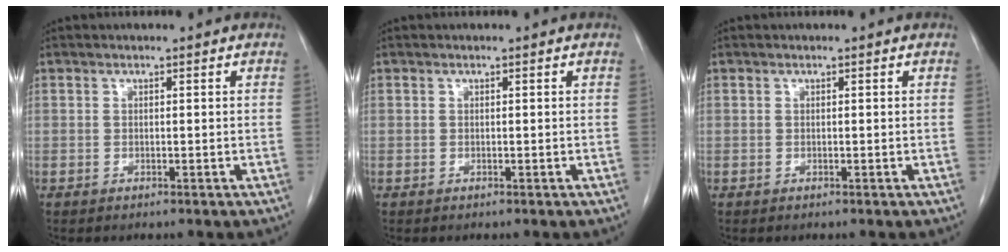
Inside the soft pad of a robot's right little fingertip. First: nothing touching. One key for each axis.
{"total": 0.0}
{"total": 0.0}